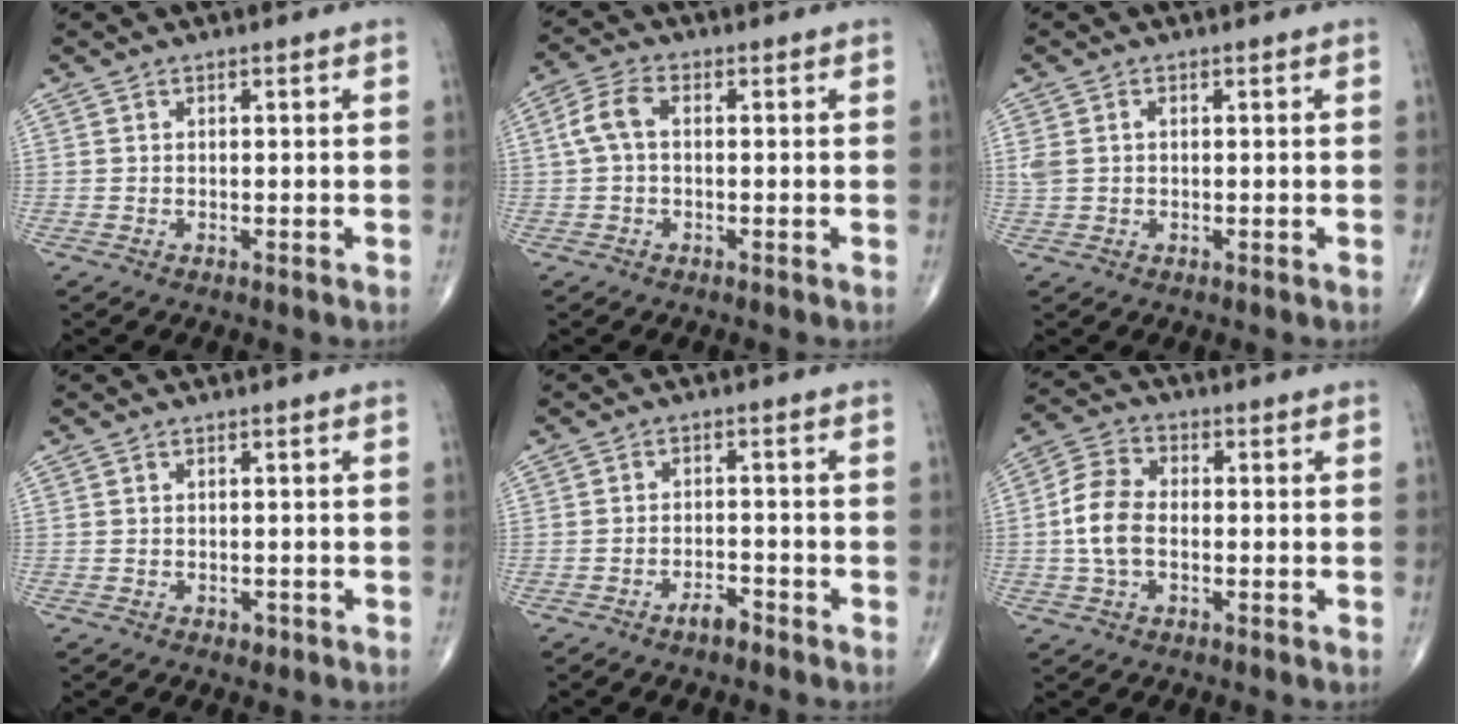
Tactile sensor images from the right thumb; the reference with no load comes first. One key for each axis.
{"total": 5.0, "fx": 0.3, "fy": 2.8, "fz": 4.1, "tx": -0.091, "ty": 0.016, "tz": 0.001}
{"total": 2.6, "fx": 0.4, "fy": 1.9, "fz": 1.8, "tx": -0.056, "ty": 0.014, "tz": 0.012}
{"total": 0.9, "fx": -0.4, "fy": 0.6, "fz": 0.4, "tx": -0.004, "ty": 0.000, "tz": -0.004}
{"total": 2.8, "fx": -2.1, "fy": 1.0, "fz": 1.5, "tx": -0.025, "ty": 0.011, "tz": -0.039}
{"total": 8.3, "fx": -0.8, "fy": 5.3, "fz": 6.4, "tx": -0.130, "ty": 0.019, "tz": -0.023}